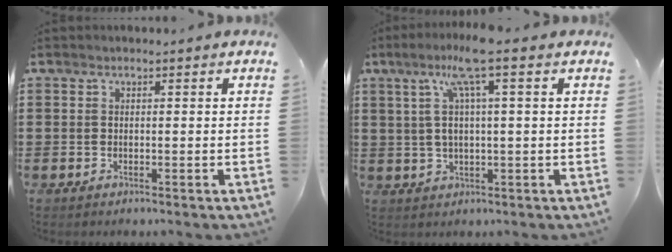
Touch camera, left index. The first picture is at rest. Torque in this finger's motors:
{"motor_torque": [2.13, -0.01, 0.96, 0.21]}